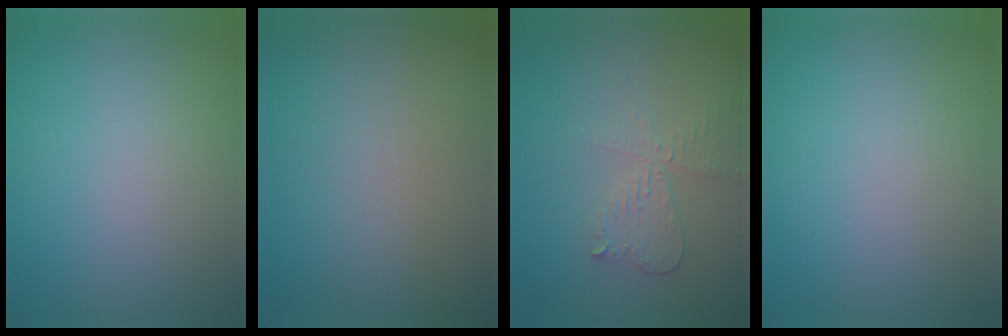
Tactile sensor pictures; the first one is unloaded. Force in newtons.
{"total": 0.0}
{"total": 3.0, "press": 2.8, "slide": 1.1}
{"total": 0.0}